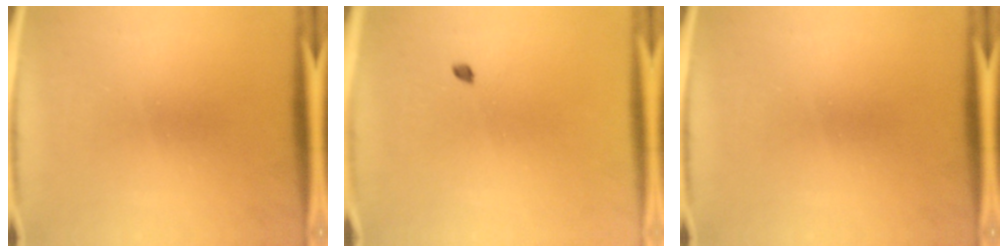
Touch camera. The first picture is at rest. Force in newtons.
{"total": 0.9}
{"total": 0.0}